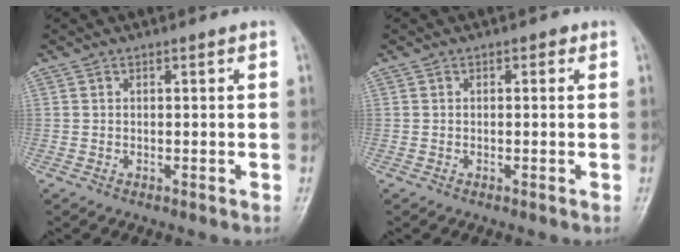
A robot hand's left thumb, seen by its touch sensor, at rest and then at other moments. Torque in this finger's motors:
{"motor_torque": [0.06, -0.03, 0.01, -0.22, 0.05]}